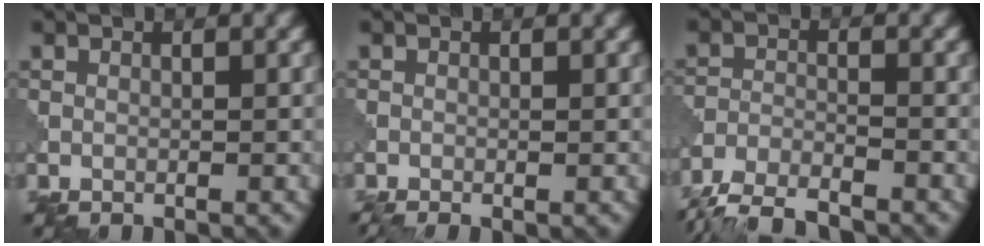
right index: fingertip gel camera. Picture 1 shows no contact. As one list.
[{"total": 1.1, "force": [-0.7, 0.3, 0.8], "torque": [-0.018, -0.004, -0.014]}, {"total": 6.1, "force": [-5.6, 1.0, 2.1], "torque": [-0.039, -0.017, -0.104]}]